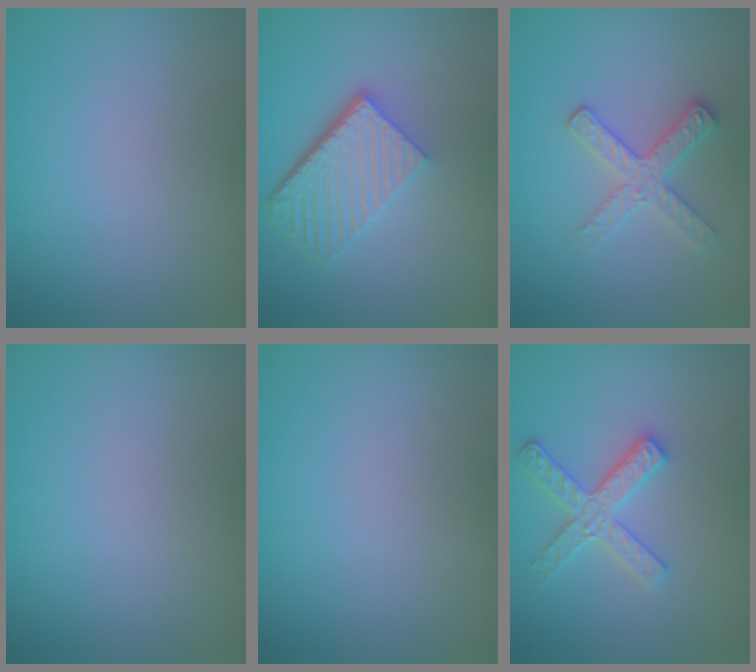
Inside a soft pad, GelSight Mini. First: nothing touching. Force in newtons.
{"total": 5.7, "press": 3.9, "slide": 4.1}
{"total": 2.9, "press": 2.8, "slide": 0.8}
{"total": 0.0}
{"total": 0.0}
{"total": 2.9, "press": 2.8, "slide": 0.6}